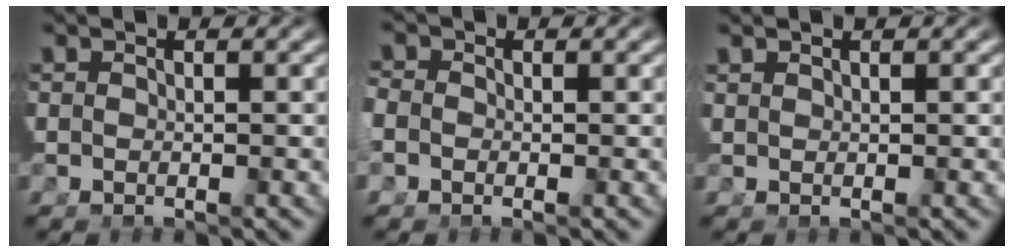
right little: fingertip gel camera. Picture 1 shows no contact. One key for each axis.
{"total": 2.1, "fx": -0.8, "fy": 1.7, "fz": 0.9, "tx": -0.033, "ty": -0.009, "tz": -0.016}
{"total": 0.9, "fx": 0.8, "fy": -0.1, "fz": 0.4, "tx": -0.002, "ty": 0.005, "tz": 0.016}